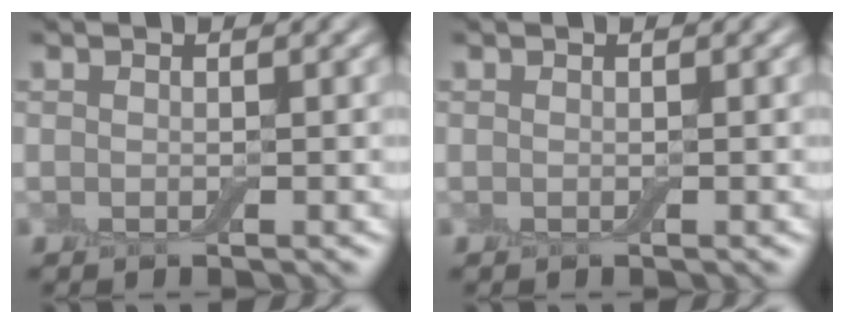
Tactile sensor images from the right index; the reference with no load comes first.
{"total": 0.0}